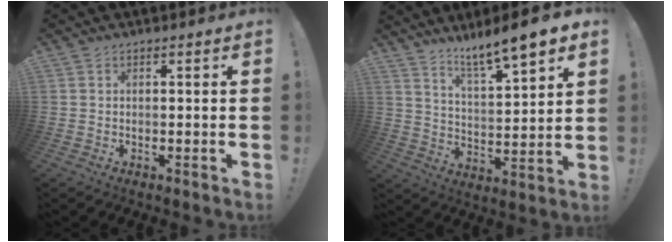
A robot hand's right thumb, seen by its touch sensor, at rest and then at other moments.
{"total": 10.6, "force": [9.1, 0.7, 5.4], "torque": [-0.093, -0.070, 0.152]}